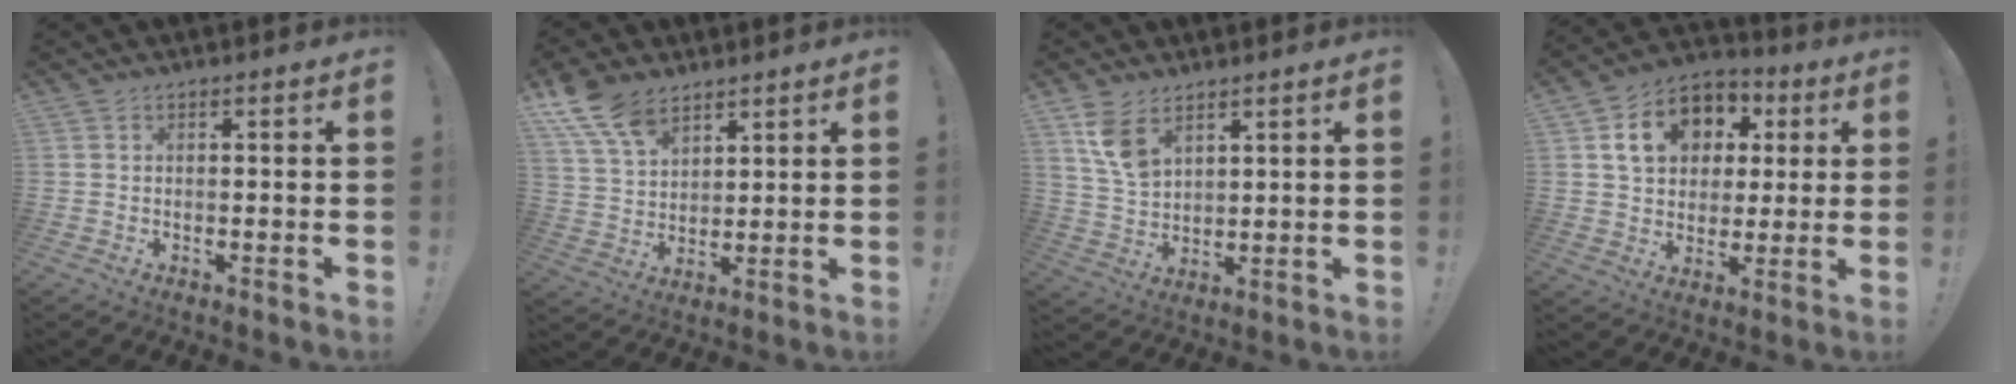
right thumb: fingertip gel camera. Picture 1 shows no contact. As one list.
[{"total": 11.6, "force": [7.9, 6.4, 5.6], "torque": [-0.116, -0.035, 0.156]}, {"total": 8.9, "force": [5.5, 5.1, 4.8], "torque": [-0.084, -0.023, 0.108]}, {"total": 15.0, "force": [4.7, 12.1, 7.6], "torque": [-0.108, -0.002, 0.096]}]